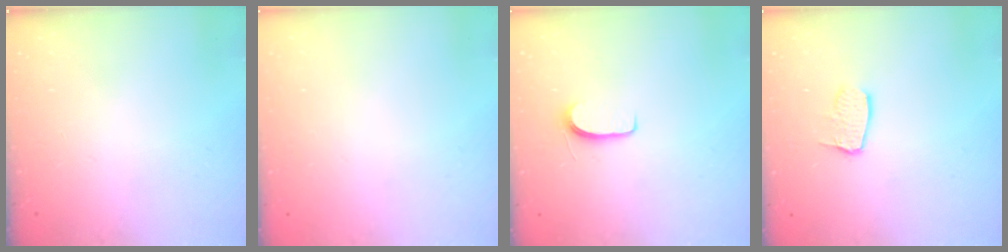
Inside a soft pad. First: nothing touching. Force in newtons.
{"total": 0.0}
{"total": 5.4, "press": 5.4, "slide": 0.6}
{"total": 6.8, "press": 6.8, "slide": 0.5}